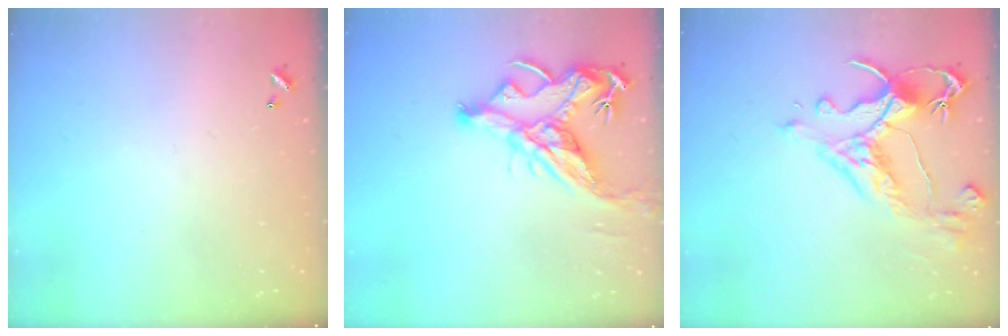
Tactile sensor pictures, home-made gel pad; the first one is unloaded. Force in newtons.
{"total": 13.3, "press": 13.2, "slide": 2.0}
{"total": 6.4, "press": 6.2, "slide": 1.8}